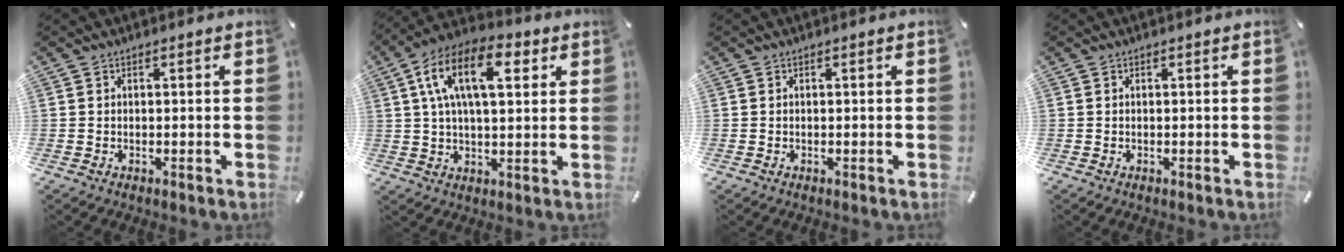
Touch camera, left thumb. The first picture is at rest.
{"total": 15.2, "force": [5.6, 7.7, 11.9], "torque": [-0.224, 0.002, 0.091]}
{"total": 0.0}
{"total": 0.0}